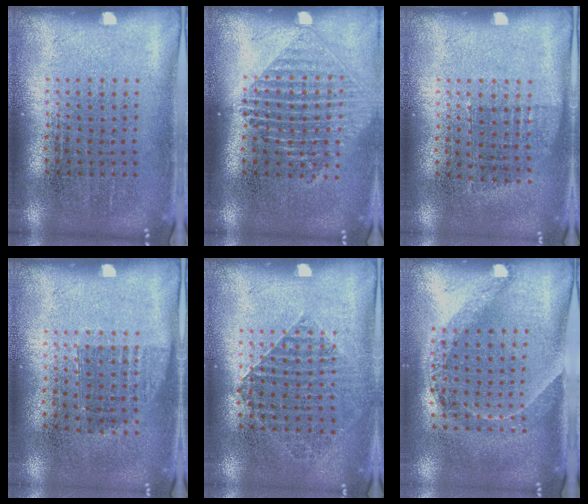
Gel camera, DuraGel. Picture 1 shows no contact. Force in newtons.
{"total": 1.5, "press": 1.3, "slide": 0.7}
{"total": 0.8, "press": 0.7, "slide": 0.4}
{"total": 0.8, "press": 0.7, "slide": 0.4}
{"total": 1.0, "press": 1.0, "slide": 0.2}
{"total": 1.5, "press": 1.1, "slide": 0.9}